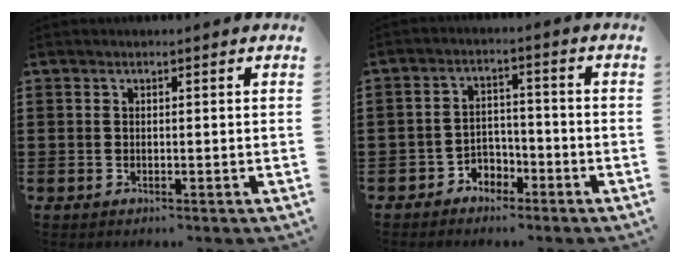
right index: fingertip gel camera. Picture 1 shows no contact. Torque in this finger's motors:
{"motor_torque": [-0.21, 0.07, 0.00, 0.00]}